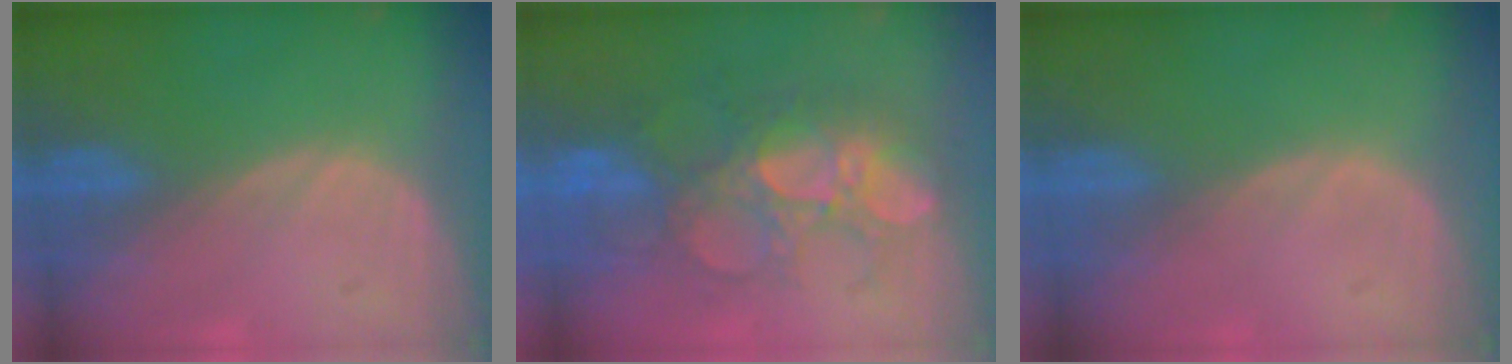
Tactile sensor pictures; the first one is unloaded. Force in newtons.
{"total": 9.5, "press": 9.0, "slide": 3.1}
{"total": 0.0}